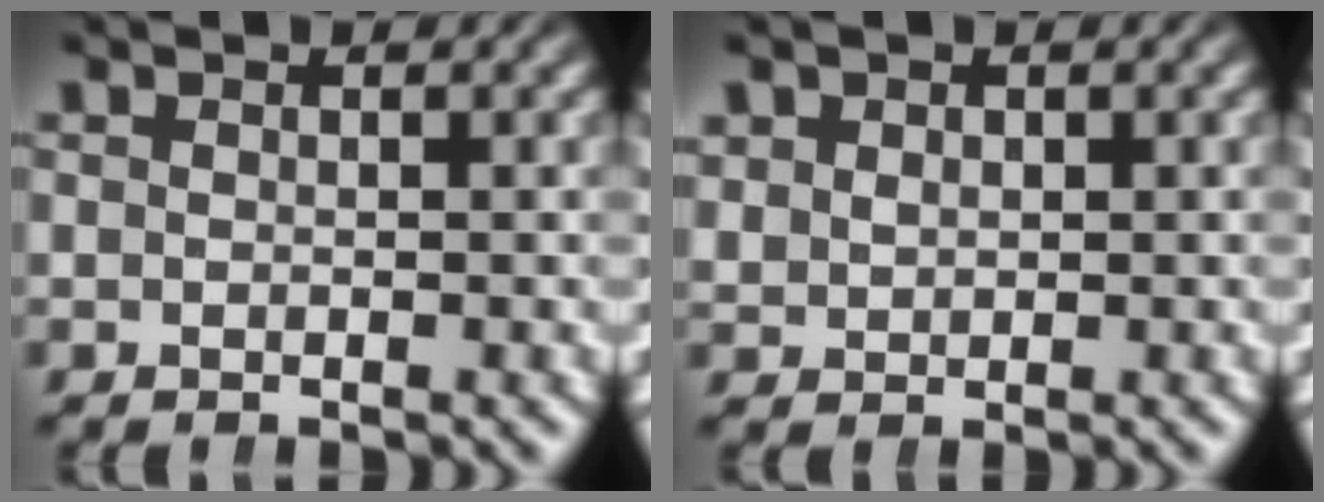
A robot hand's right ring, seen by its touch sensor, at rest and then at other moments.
{"total": 1.8, "force": [0.9, 1.5, 0.6], "torque": [-0.019, -0.013, 0.032]}